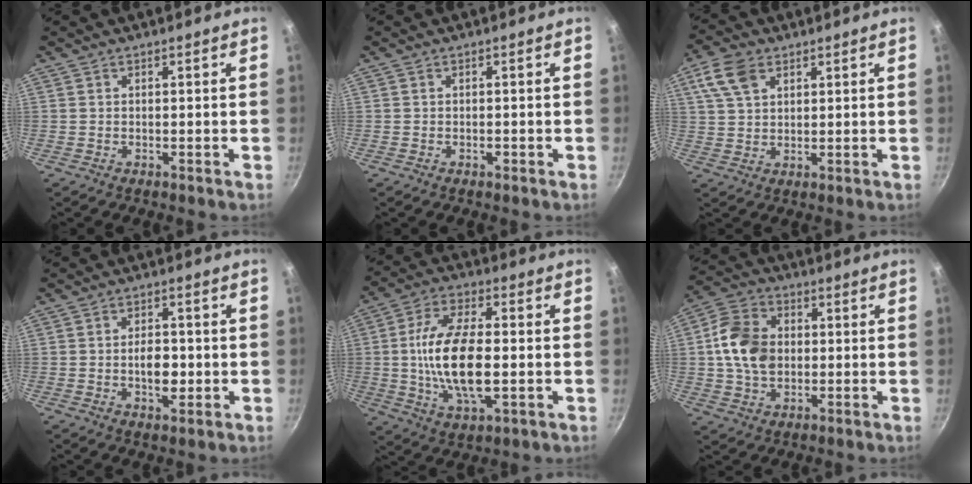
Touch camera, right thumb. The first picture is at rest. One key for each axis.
{"total": 0.6, "fx": -0.3, "fy": 0.4, "fz": 0.3, "tx": -0.004, "ty": 0.003, "tz": -0.005}
{"total": 7.7, "fx": 3.6, "fy": 4.8, "fz": 4.7, "tx": -0.086, "ty": 0.002, "tz": 0.067}
{"total": 5.9, "fx": -1.1, "fy": 3.1, "fz": 4.9, "tx": -0.073, "ty": 0.011, "tz": -0.017}
{"total": 16.1, "fx": -0.9, "fy": 7.3, "fz": 14.3, "tx": -0.271, "ty": 0.009, "tz": -0.021}
{"total": 12.0, "fx": 0.6, "fy": 8.8, "fz": 8.1, "tx": -0.133, "ty": 0.015, "tz": -0.002}